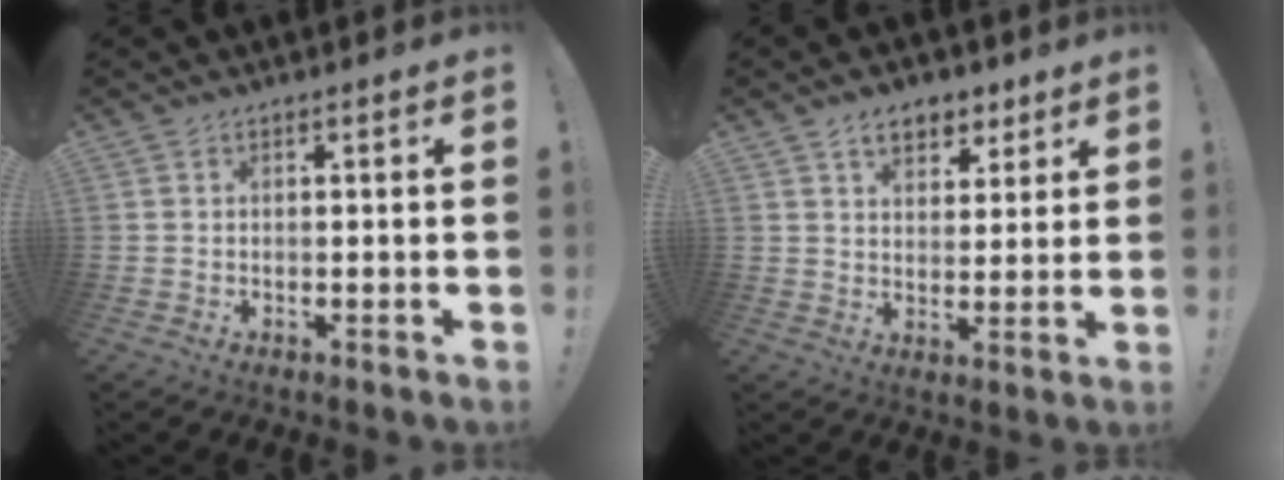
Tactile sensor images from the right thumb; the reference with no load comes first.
{"total": 8.3, "force": [5.0, 5.3, 4.0], "torque": [-0.055, -0.017, 0.092]}